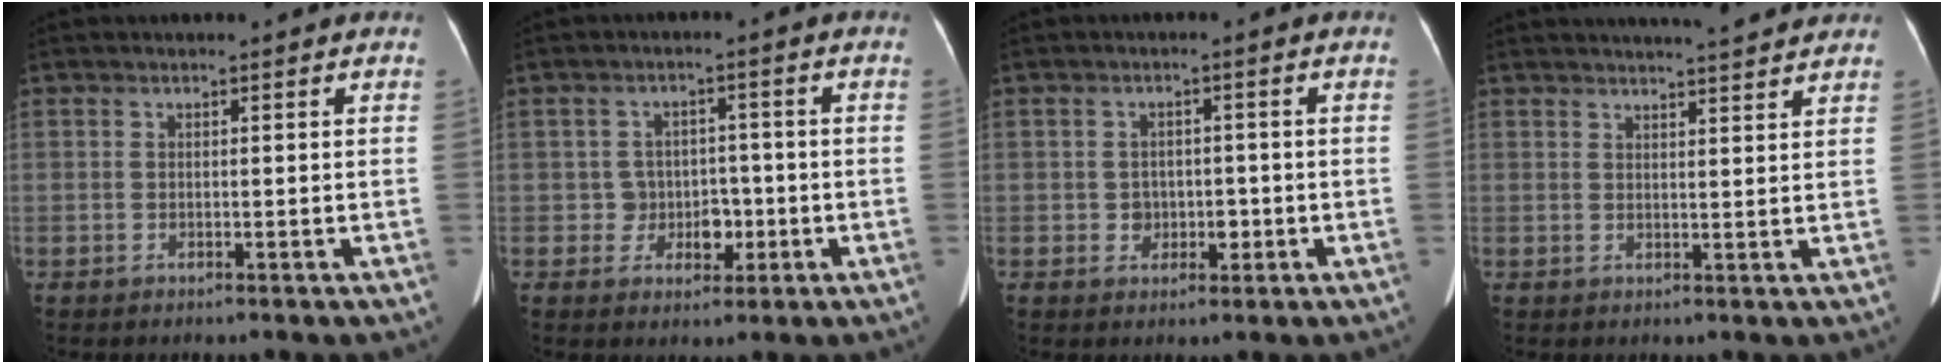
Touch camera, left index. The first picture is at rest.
{"total": 4.3, "force": [-1.0, 4.0, 1.4], "torque": [-0.012, 0.012, -0.010]}
{"total": 3.0, "force": [-0.7, 2.5, 1.4], "torque": [-0.020, 0.009, -0.003]}
{"total": 9.3, "force": [8.5, 0.6, 3.6], "torque": [-0.050, 0.014, 0.098]}